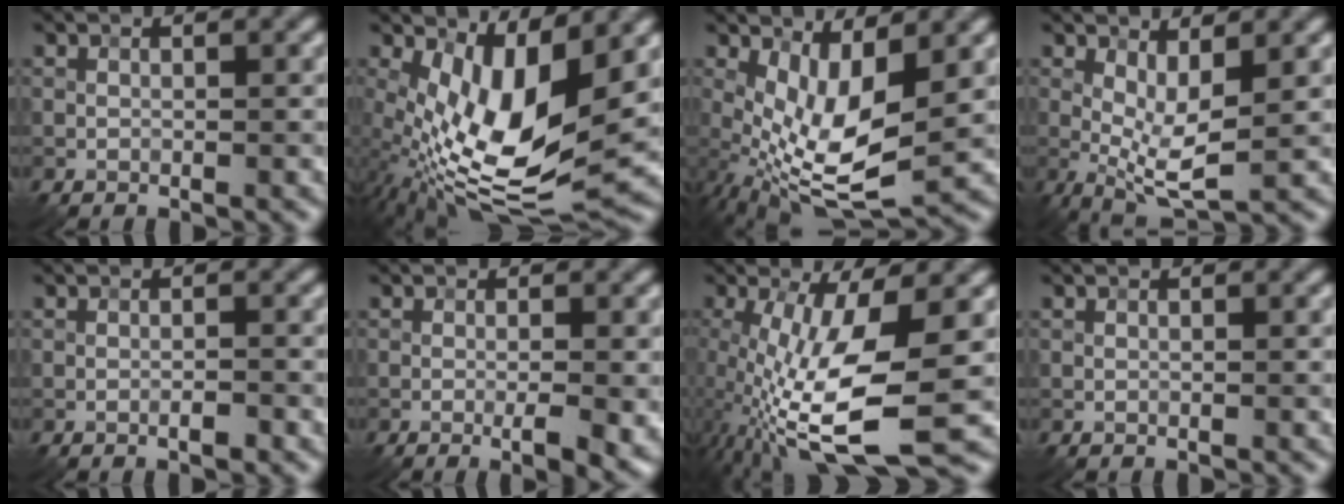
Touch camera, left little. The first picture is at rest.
{"total": 12.3, "force": [0.9, 5.3, 11.1], "torque": [-0.213, -0.024, 0.018]}
{"total": 8.3, "force": [-0.1, 3.3, 7.7], "torque": [-0.158, -0.014, 0.000]}
{"total": 4.9, "force": [0.1, 1.6, 4.6], "torque": [-0.089, -0.009, 0.003]}
{"total": 1.2, "force": [-0.7, 0.2, 0.9], "torque": [-0.014, 0.001, -0.012]}
{"total": 3.4, "force": [-1.0, 0.5, 3.2], "torque": [-0.050, -0.003, -0.017]}
{"total": 12.9, "force": [-2.2, 4.2, 12.0], "torque": [-0.228, -0.020, -0.038]}
{"total": 0.0}